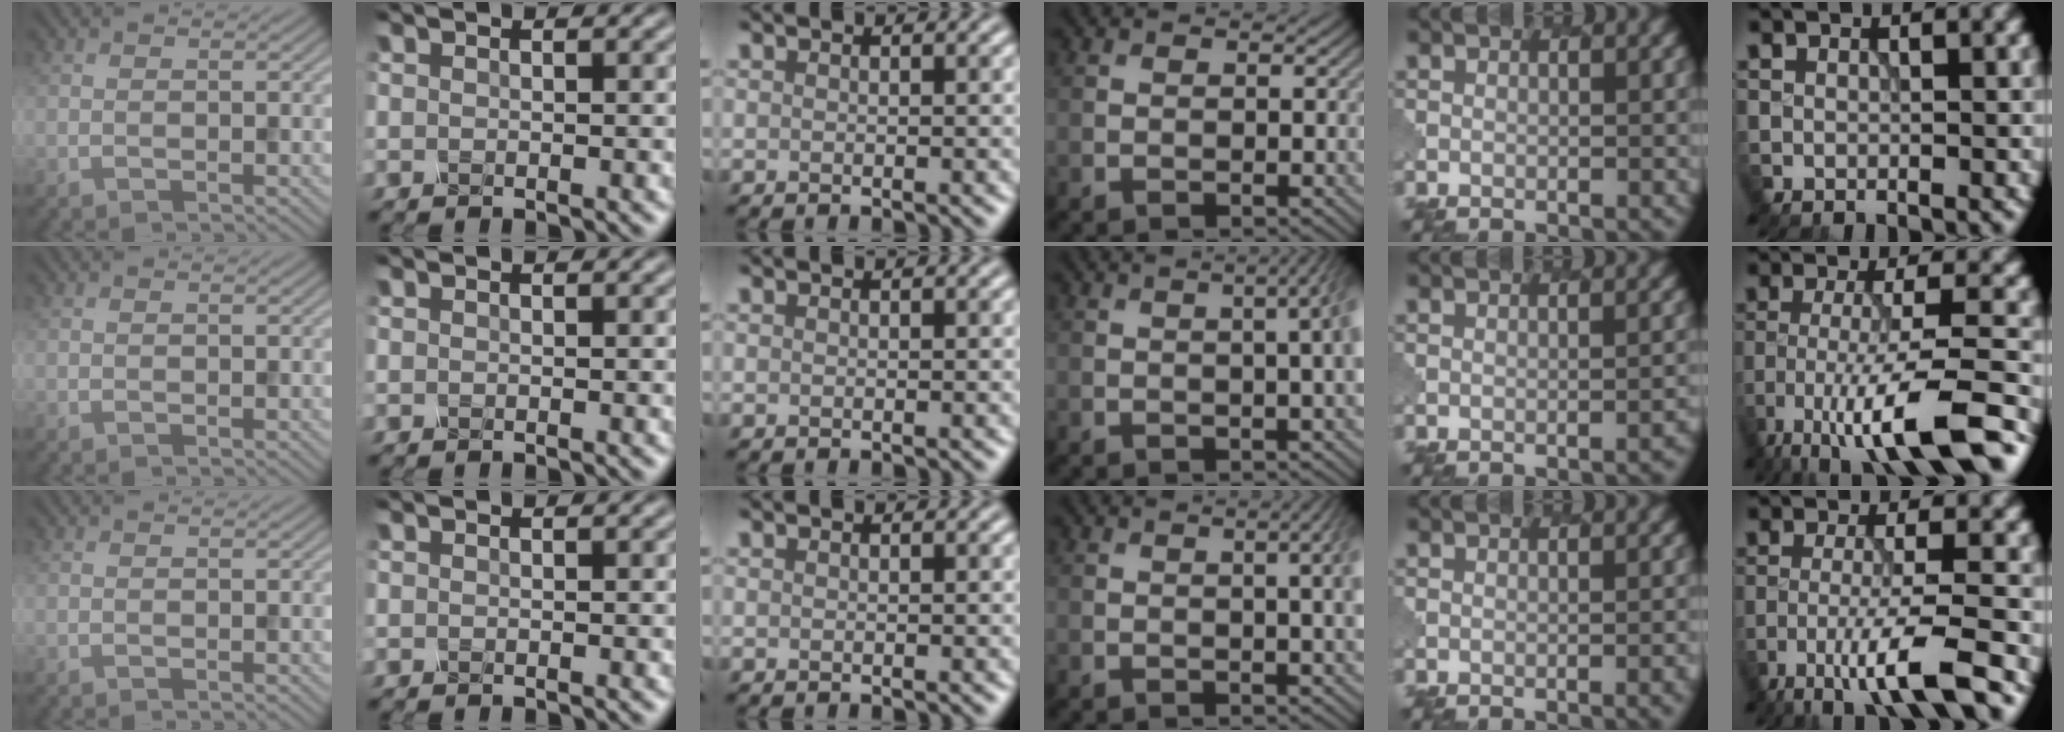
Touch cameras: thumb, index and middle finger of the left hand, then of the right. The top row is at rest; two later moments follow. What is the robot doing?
{"motion": "pour", "object": "mug"}